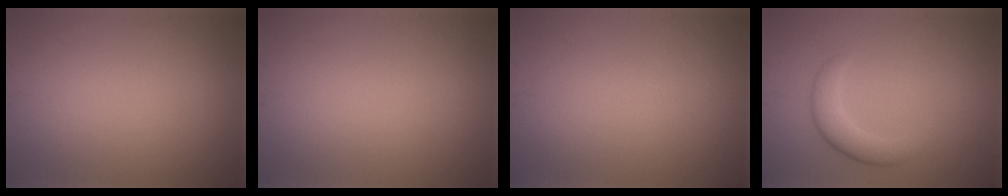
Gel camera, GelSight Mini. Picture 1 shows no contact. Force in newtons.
{"total": 0.0}
{"total": 0.0}
{"total": 3.0, "press": 3.0, "slide": 0.3}